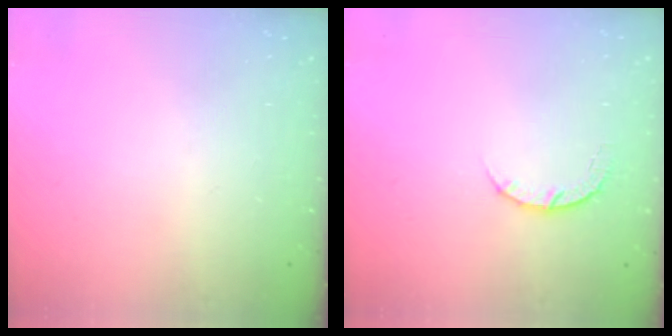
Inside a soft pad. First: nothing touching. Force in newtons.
{"total": 5.2, "press": 5.1, "slide": 0.7}